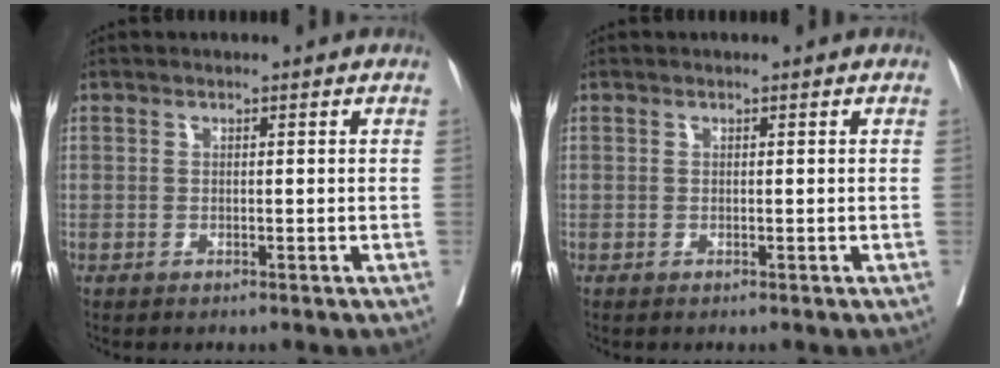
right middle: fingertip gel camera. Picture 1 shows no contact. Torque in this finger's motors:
{"motor_torque": [0.02, -0.33, 0.02, 0.00]}